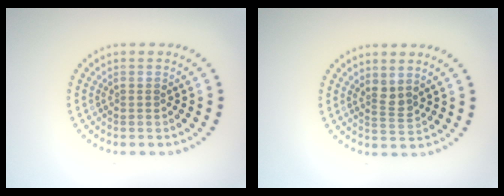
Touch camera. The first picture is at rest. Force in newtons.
{"total": 1.7, "press": 1.3, "slide": 1.1}